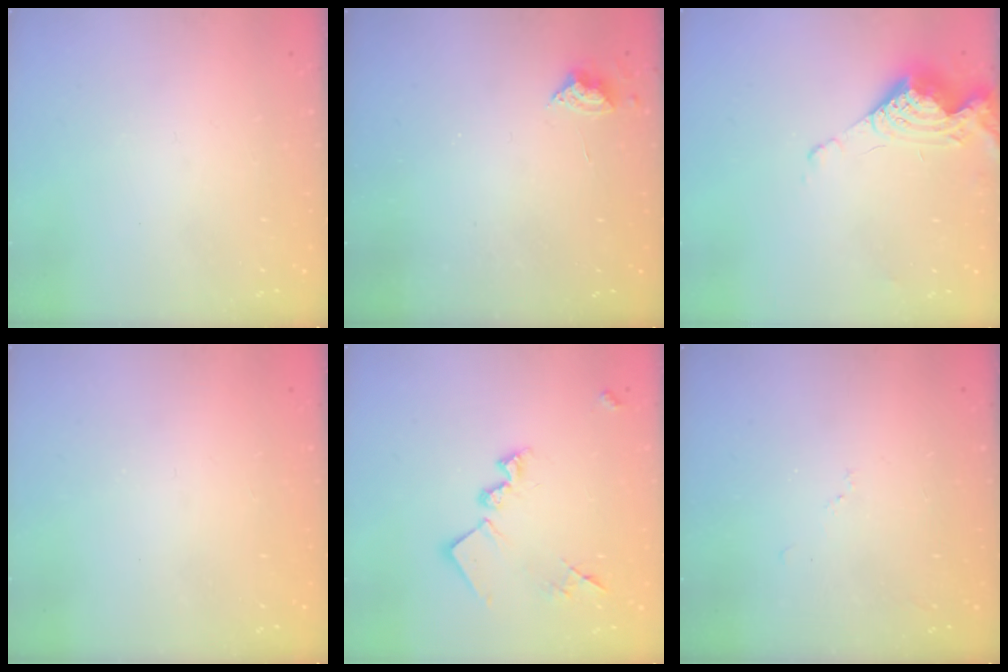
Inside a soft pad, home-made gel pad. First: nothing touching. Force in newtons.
{"total": 5.8, "press": 5.8, "slide": 0.8}
{"total": 9.5, "press": 9.5, "slide": 0.3}
{"total": 1.0, "press": 0.9, "slide": 0.4}
{"total": 14.7, "press": 14.7, "slide": 0.7}
{"total": 7.3, "press": 7.3, "slide": 0.6}